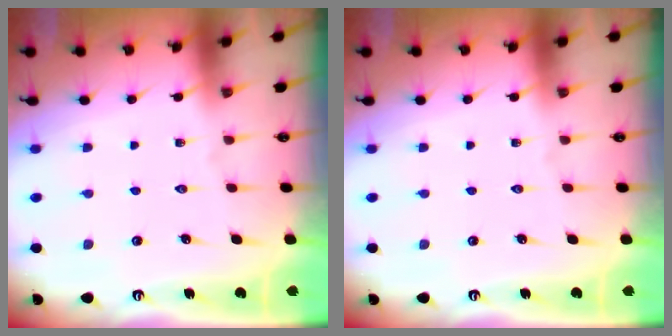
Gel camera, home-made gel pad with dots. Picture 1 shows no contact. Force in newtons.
{"total": 0.0}